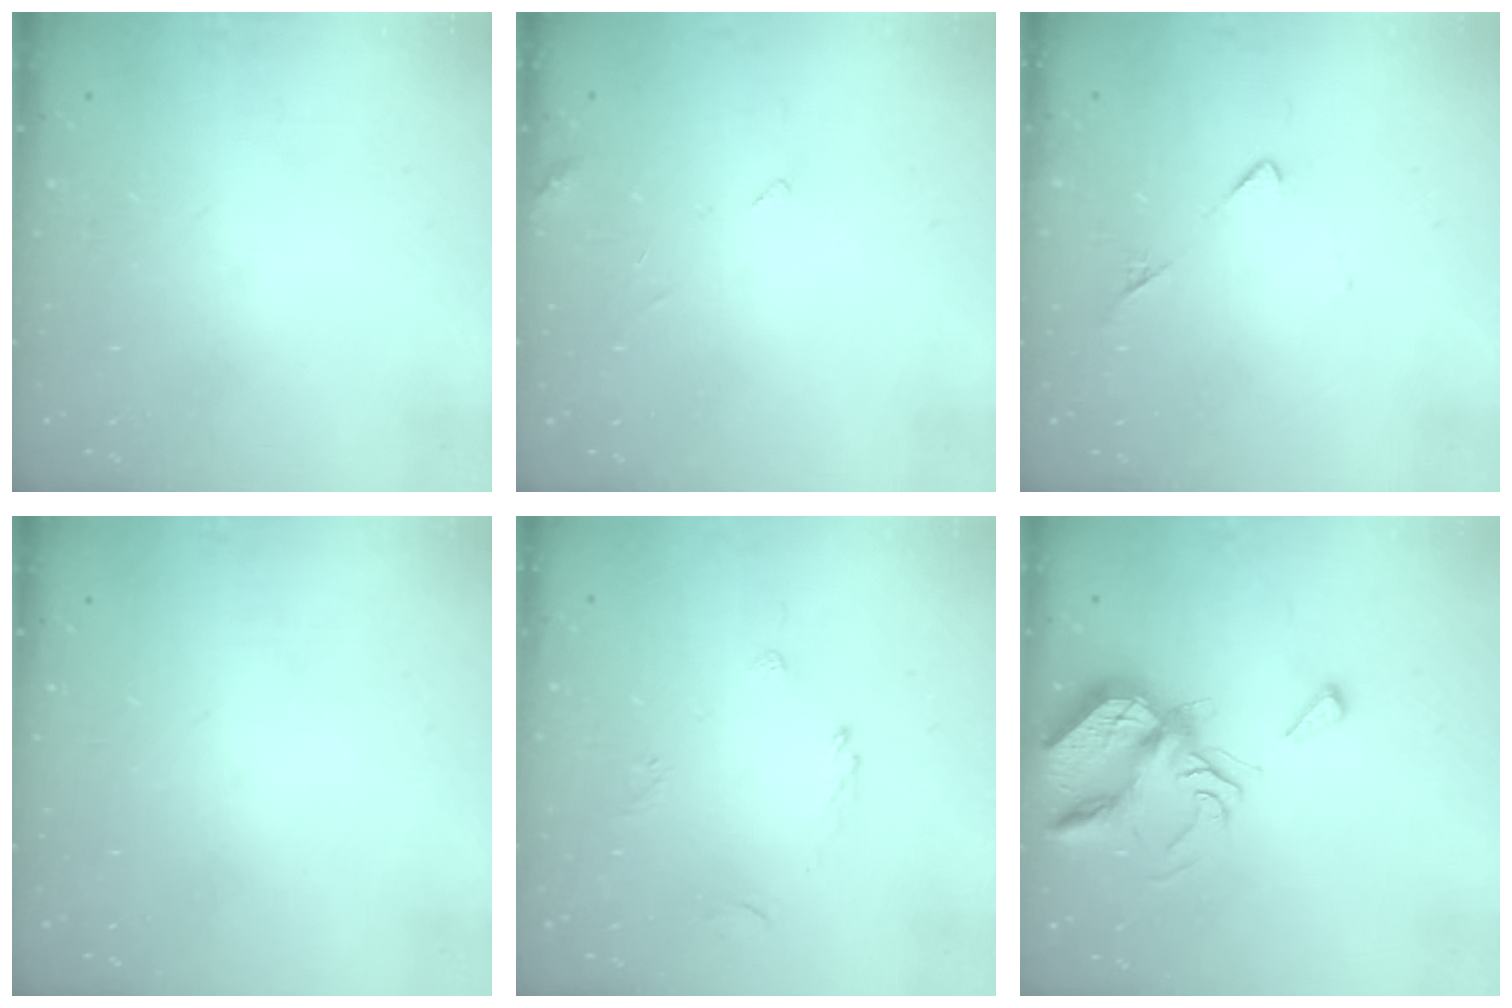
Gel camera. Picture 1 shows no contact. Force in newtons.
{"total": 3.4, "press": 3.4, "slide": 0.3}
{"total": 4.8, "press": 4.8, "slide": 0.5}
{"total": 0.0}
{"total": 2.6, "press": 2.5, "slide": 0.8}
{"total": 8.0, "press": 8.0, "slide": 0.9}